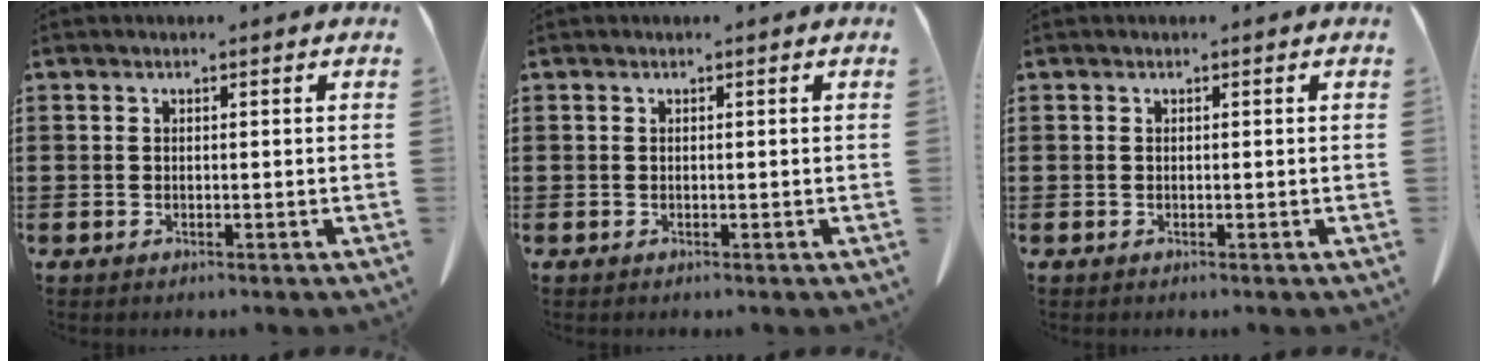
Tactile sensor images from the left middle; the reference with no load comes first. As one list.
[{"total": 0.0}, {"total": 0.0}]